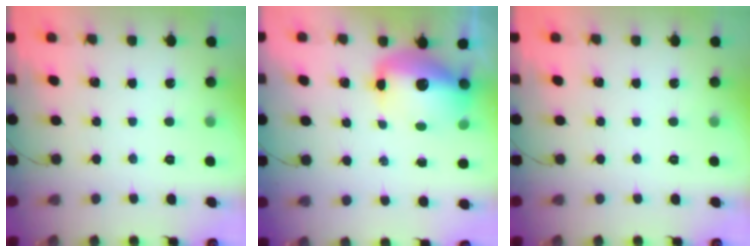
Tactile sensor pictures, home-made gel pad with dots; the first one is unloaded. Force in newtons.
{"total": 12.8, "press": 12.4, "slide": 2.9}
{"total": 0.0}